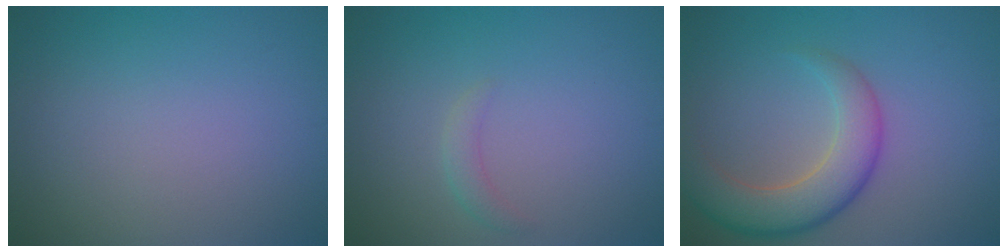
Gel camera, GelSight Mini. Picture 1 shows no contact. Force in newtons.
{"total": 1.1, "press": 1.1, "slide": 0.0}
{"total": 5.6, "press": 5.6, "slide": 0.3}